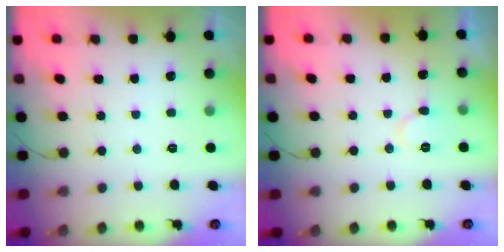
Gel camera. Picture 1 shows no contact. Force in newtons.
{"total": 5.6, "press": 5.6, "slide": 0.5}